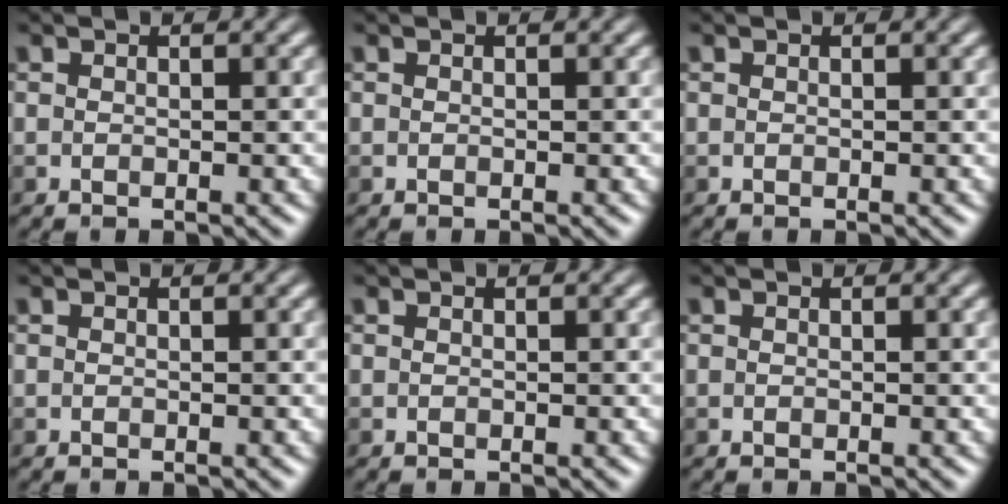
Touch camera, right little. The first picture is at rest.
{"total": 0.0}
{"total": 0.0}
{"total": 0.0}
{"total": 0.0}
{"total": 0.0}